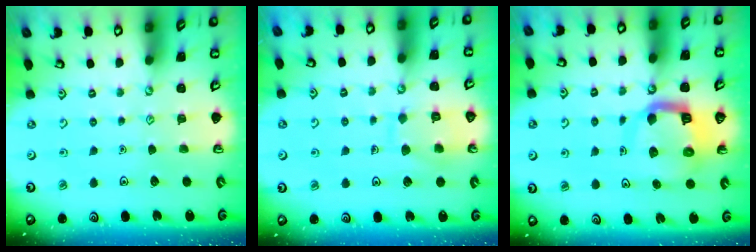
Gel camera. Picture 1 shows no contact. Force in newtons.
{"total": 8.8, "press": 8.8, "slide": 0.5}
{"total": 11.0, "press": 10.9, "slide": 1.3}